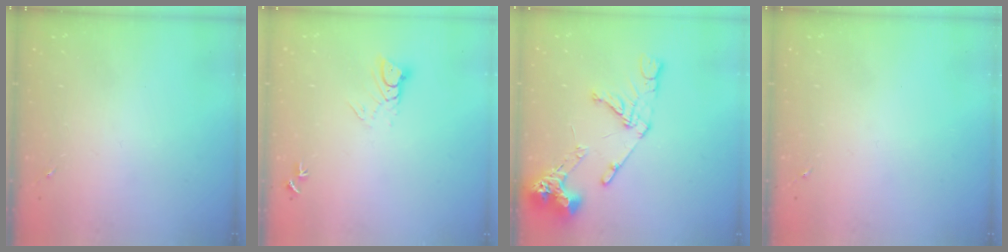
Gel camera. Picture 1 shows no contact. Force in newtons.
{"total": 5.1, "press": 5.1, "slide": 0.3}
{"total": 15.7, "press": 15.5, "slide": 1.9}
{"total": 0.0}